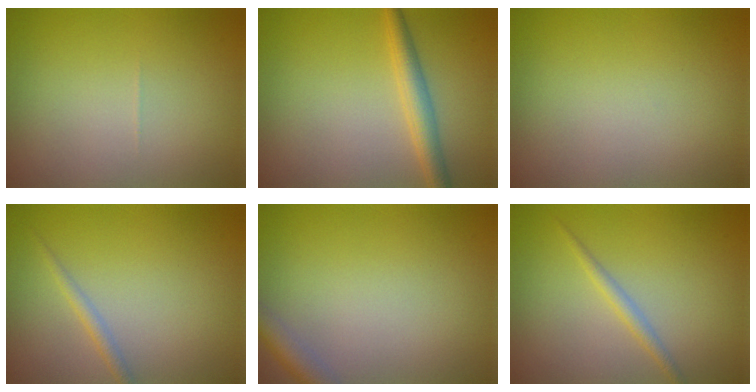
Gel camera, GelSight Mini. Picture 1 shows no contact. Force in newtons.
{"total": 2.8, "press": 2.8, "slide": 0.0}
{"total": 0.0}
{"total": 1.2, "press": 1.2, "slide": 0.0}
{"total": 2.2, "press": 2.2, "slide": 0.2}
{"total": 1.3, "press": 1.3, "slide": 0.0}